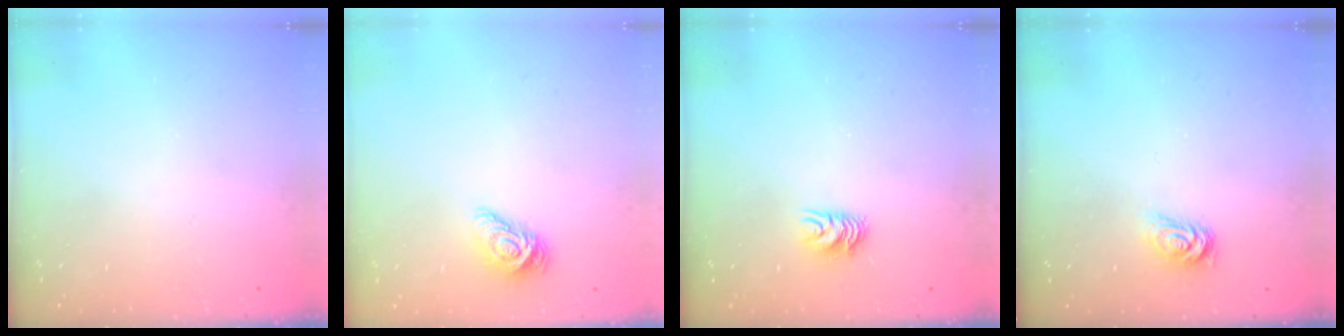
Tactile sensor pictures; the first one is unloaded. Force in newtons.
{"total": 9.4, "press": 9.4, "slide": 0.5}
{"total": 6.2, "press": 6.2, "slide": 0.4}
{"total": 2.8, "press": 2.8, "slide": 0.4}